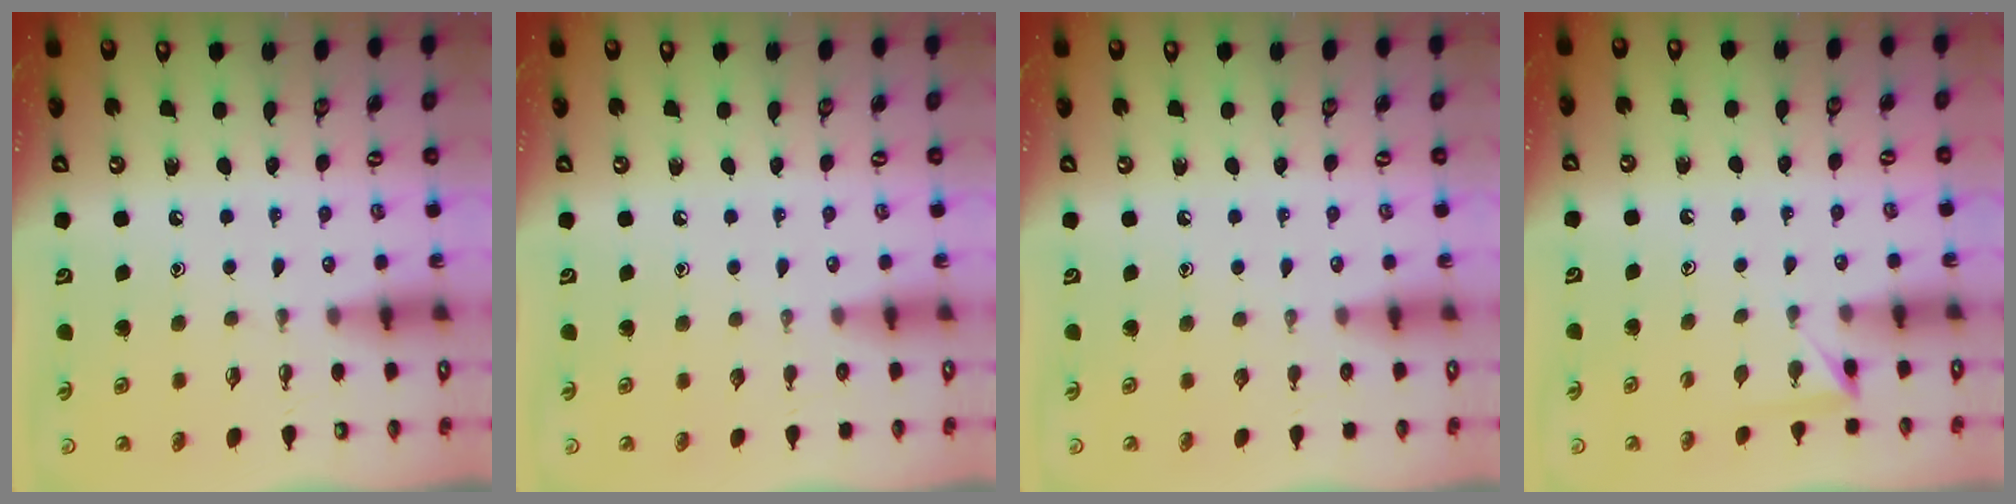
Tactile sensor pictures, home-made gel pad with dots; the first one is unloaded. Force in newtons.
{"total": 0.0}
{"total": 0.0}
{"total": 2.3, "press": 2.3, "slide": 0.3}